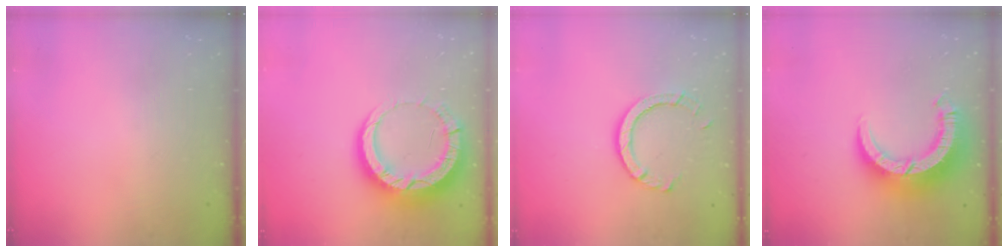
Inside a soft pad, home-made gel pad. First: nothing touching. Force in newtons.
{"total": 13.4, "press": 13.3, "slide": 1.4}
{"total": 7.8, "press": 7.7, "slide": 0.7}
{"total": 12.6, "press": 12.6, "slide": 1.4}